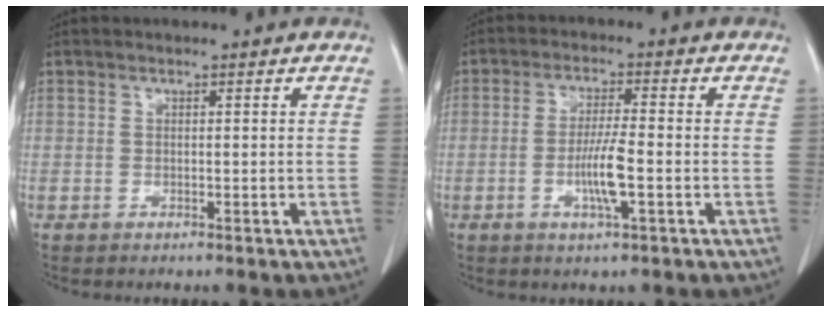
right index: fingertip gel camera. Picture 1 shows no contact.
{"total": 5.8, "force": [-1.7, 0.2, 5.6], "torque": [-0.109, -0.007, -0.031]}